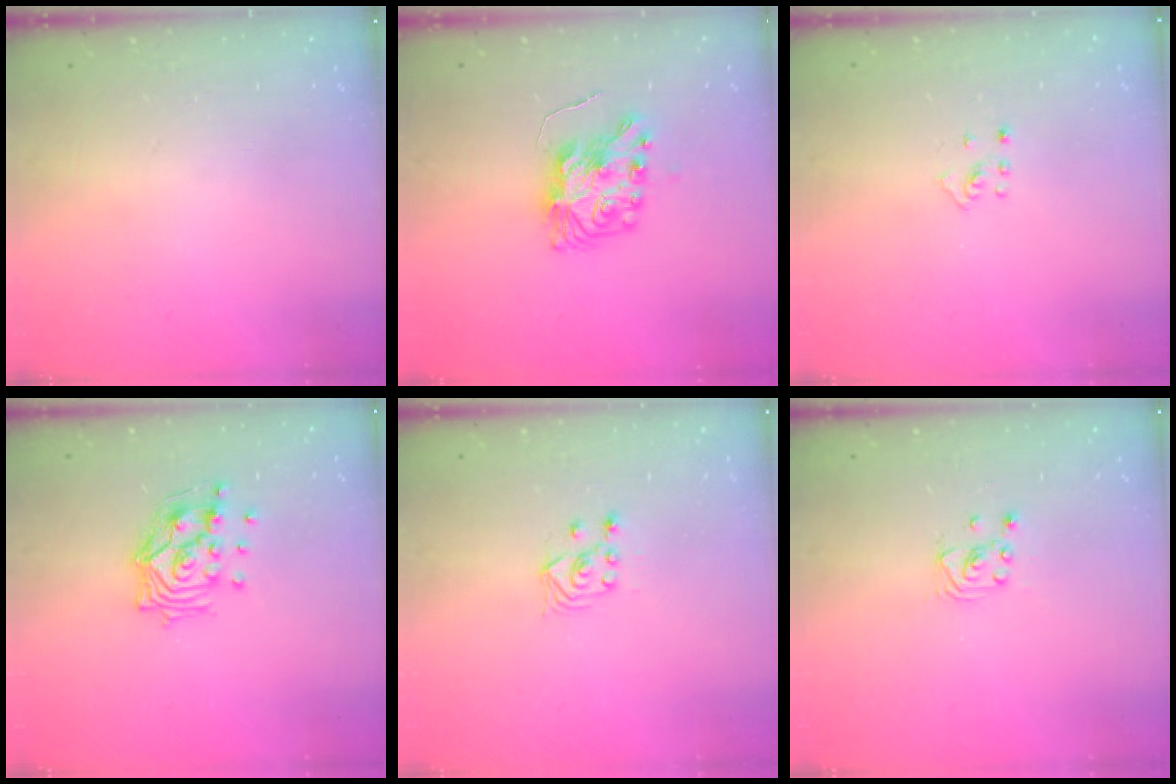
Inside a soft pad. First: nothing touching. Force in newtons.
{"total": 8.5, "press": 8.4, "slide": 0.4}
{"total": 2.7, "press": 2.6, "slide": 0.6}
{"total": 12.0, "press": 12.0, "slide": 0.9}
{"total": 2.9, "press": 2.5, "slide": 1.4}
{"total": 1.7, "press": 1.6, "slide": 0.1}